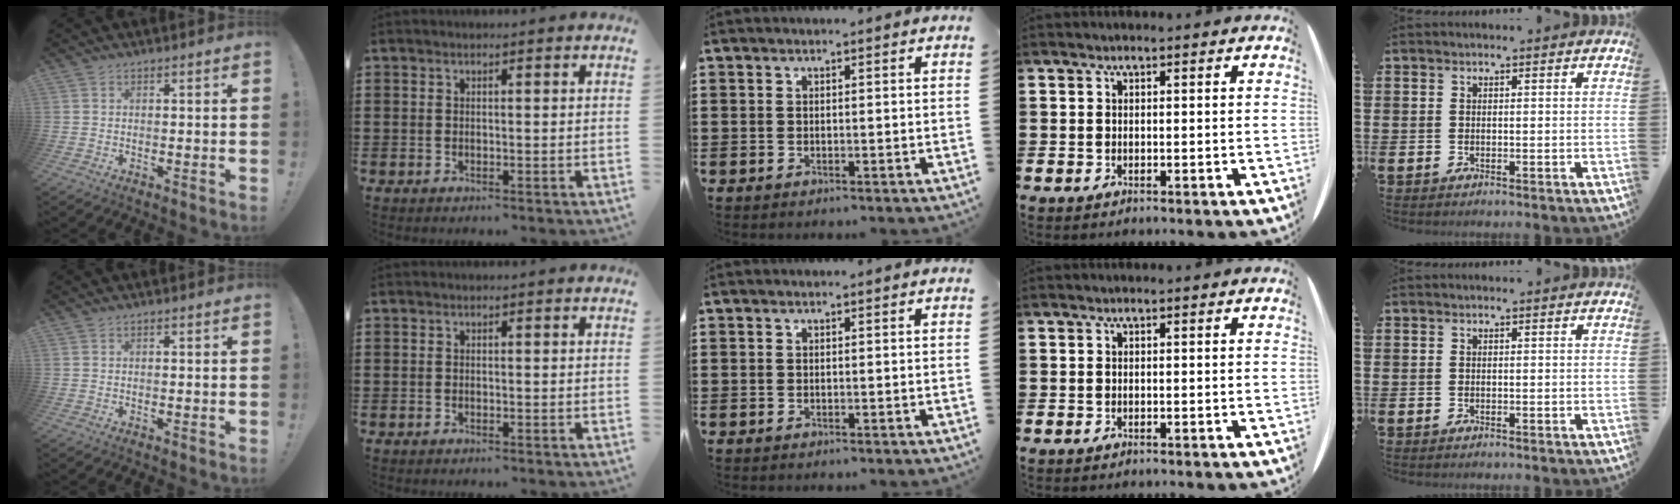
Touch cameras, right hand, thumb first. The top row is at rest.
{}